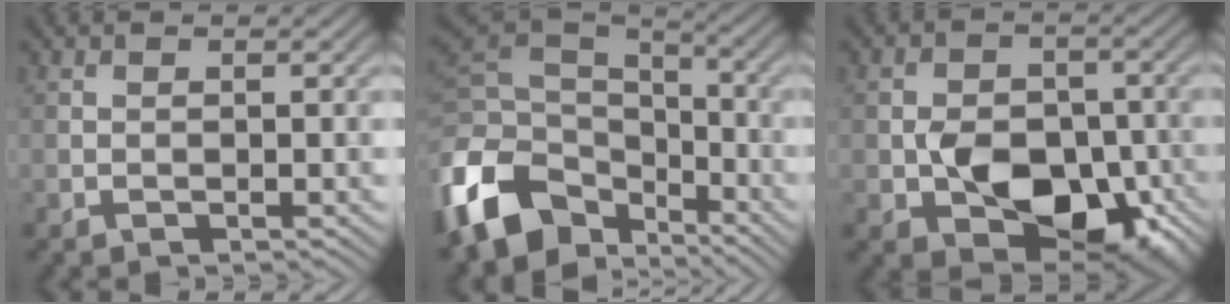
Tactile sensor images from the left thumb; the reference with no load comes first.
{"total": 14.1, "force": [-5.6, 9.8, 8.5], "torque": [-0.219, -0.020, -0.105]}
{"total": 9.6, "force": [-2.7, 6.7, 6.4], "torque": [-0.104, -0.020, -0.046]}